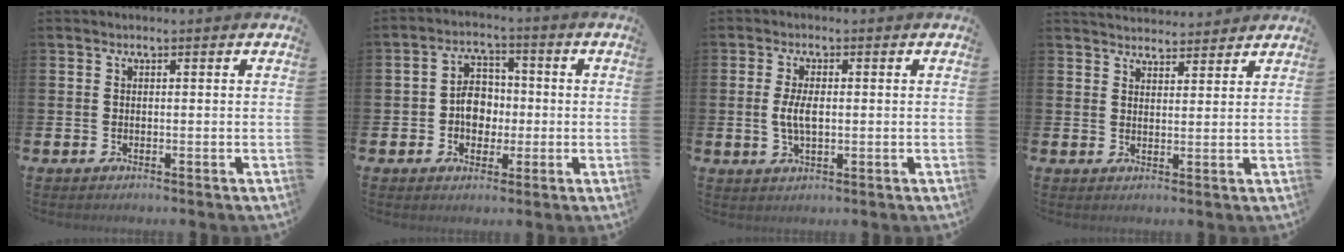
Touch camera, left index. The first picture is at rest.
{"total": 5.2, "force": [-0.3, 4.1, 3.1], "torque": [-0.047, 0.006, -0.015]}
{"total": 3.8, "force": [0.1, 1.7, 3.4], "torque": [-0.066, 0.000, -0.003]}
{"total": 3.8, "force": [3.7, 0.5, -0.2], "torque": [0.001, -0.022, 0.068]}